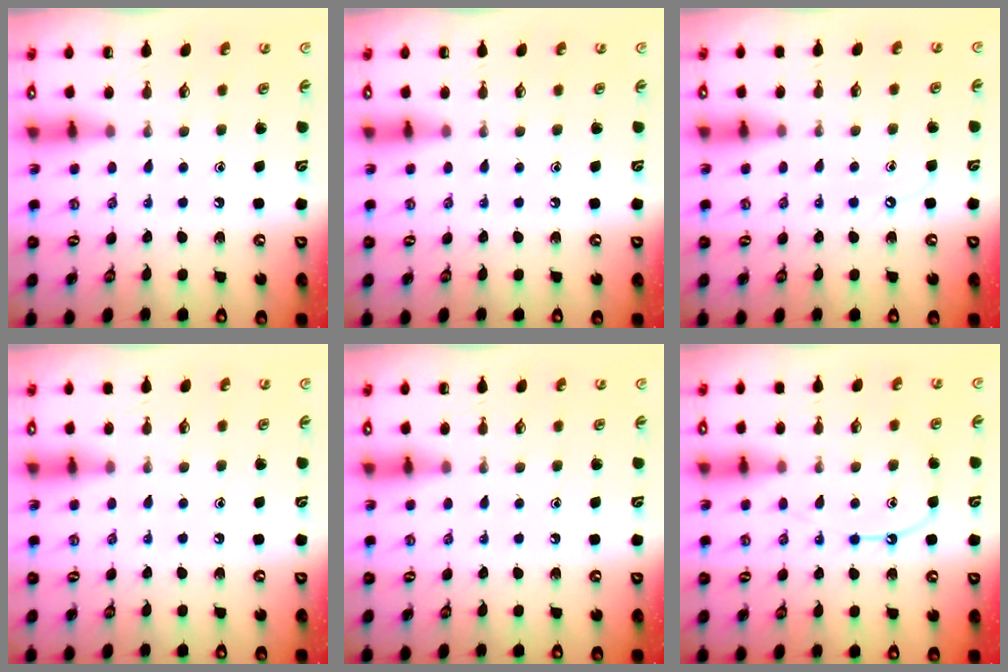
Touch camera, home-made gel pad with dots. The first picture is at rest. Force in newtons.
{"total": 0.0}
{"total": 5.5, "press": 5.5, "slide": 0.7}
{"total": 2.3, "press": 2.2, "slide": 0.4}
{"total": 0.0}
{"total": 9.8, "press": 9.7, "slide": 0.9}